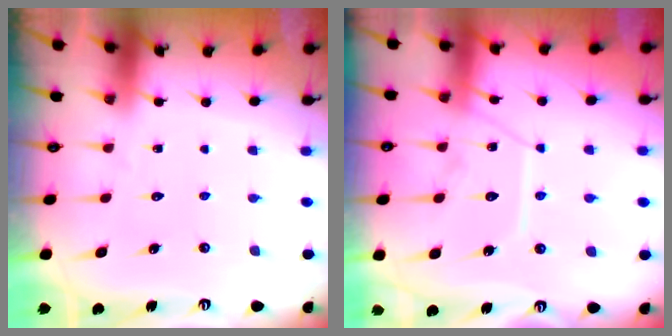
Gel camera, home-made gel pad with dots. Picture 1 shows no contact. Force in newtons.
{"total": 10.7, "press": 10.7, "slide": 1.0}